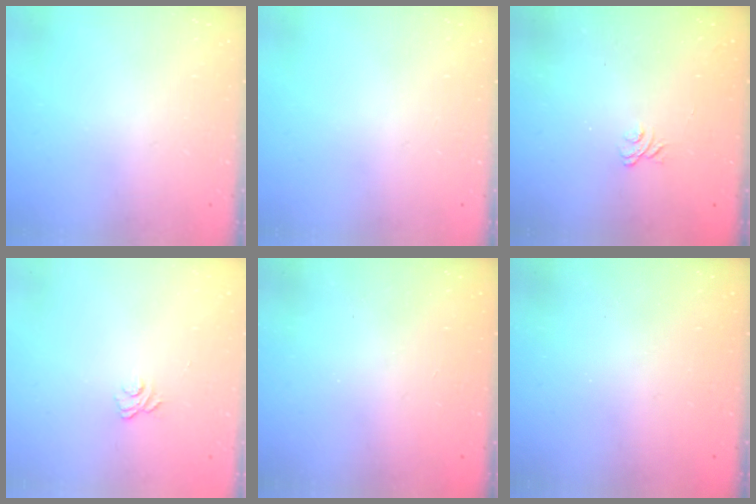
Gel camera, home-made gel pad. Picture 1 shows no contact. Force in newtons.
{"total": 0.0}
{"total": 1.9, "press": 1.5, "slide": 1.1}
{"total": 3.1, "press": 2.8, "slide": 1.3}
{"total": 2.4, "press": 2.3, "slide": 0.8}
{"total": 2.6, "press": 2.5, "slide": 0.9}